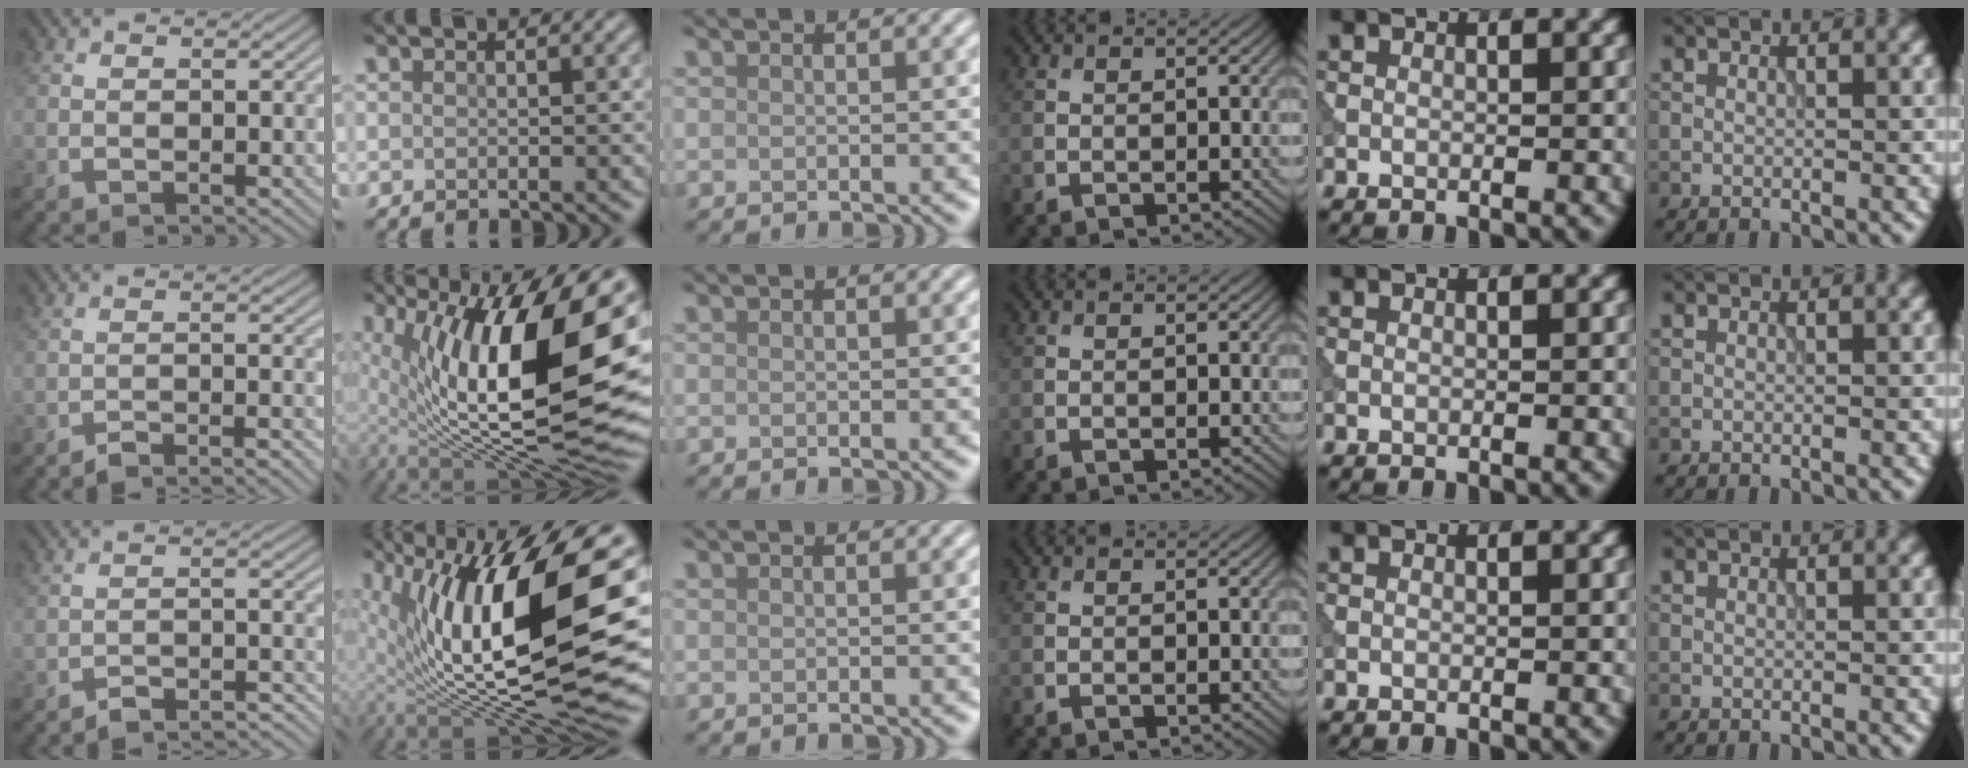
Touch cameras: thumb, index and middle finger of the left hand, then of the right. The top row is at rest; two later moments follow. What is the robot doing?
{"motion": "extract", "object": "tissue"}